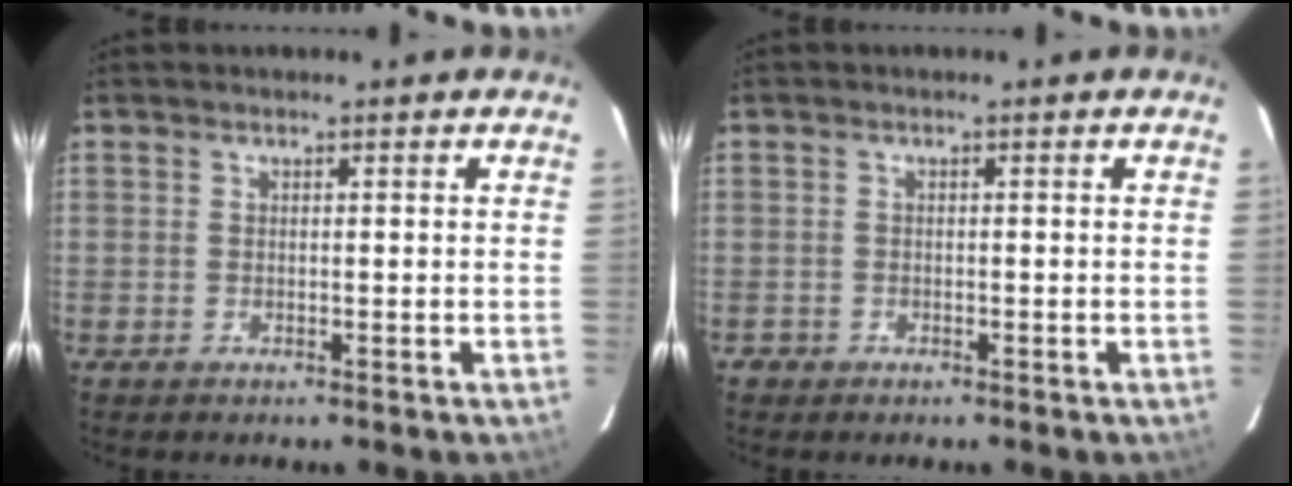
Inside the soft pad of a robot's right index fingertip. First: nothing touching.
{"total": 1.5, "force": [-1.0, 1.1, 0.0], "torque": [-0.002, 0.004, -0.016]}